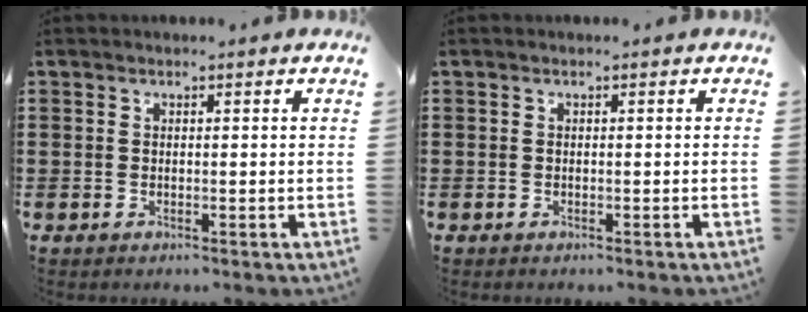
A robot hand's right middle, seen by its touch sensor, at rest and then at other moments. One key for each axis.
{"total": 0.0}